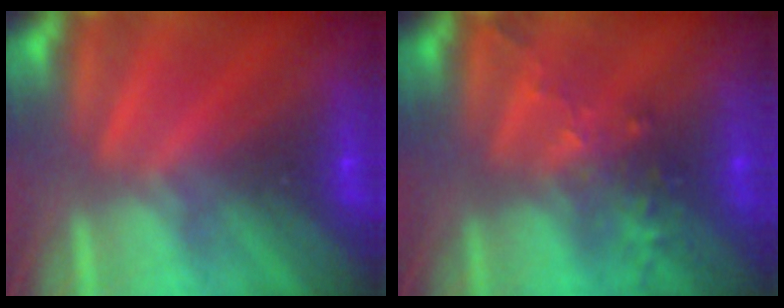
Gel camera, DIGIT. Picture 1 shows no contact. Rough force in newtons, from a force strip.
{"total": 2.8}